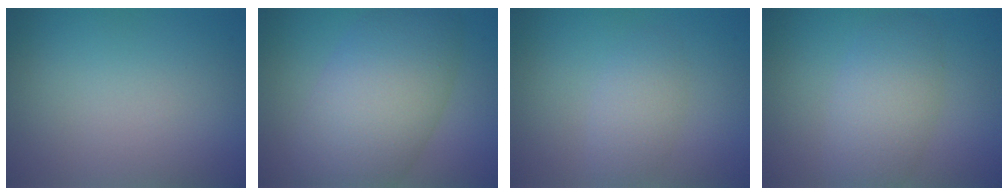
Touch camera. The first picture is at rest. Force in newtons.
{"total": 9.6, "press": 9.6, "slide": 0.2}
{"total": 2.3, "press": 2.3, "slide": 0.1}
{"total": 4.6, "press": 4.6, "slide": 0.2}